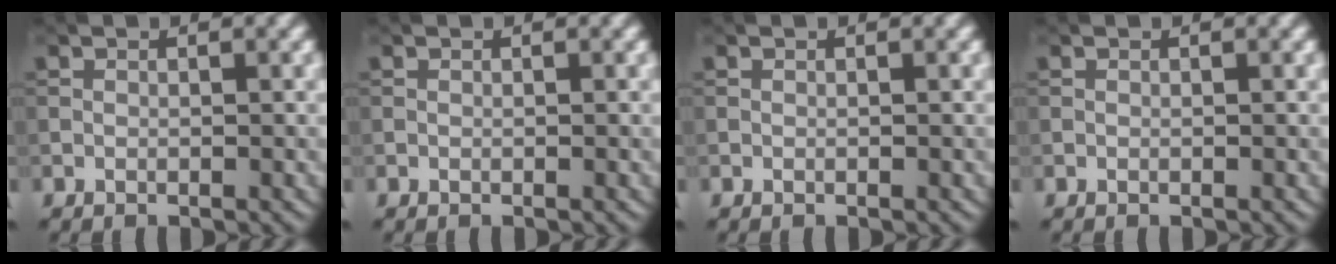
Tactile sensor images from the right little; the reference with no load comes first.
{"total": 0.0}
{"total": 0.0}
{"total": 0.0}